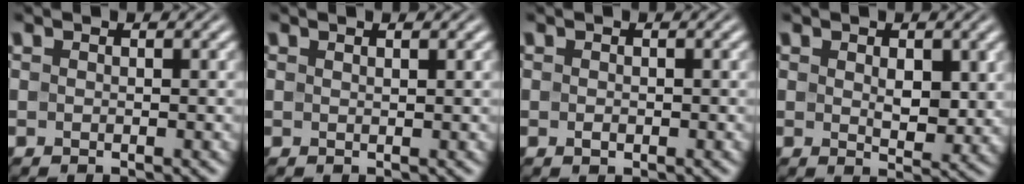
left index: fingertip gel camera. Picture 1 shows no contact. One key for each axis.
{"total": 1.0, "fx": 0.7, "fy": 0.2, "fz": 0.7, "tx": -0.008, "ty": 0.004, "tz": 0.006}
{"total": 0.6, "fx": -0.2, "fy": 0.4, "fz": 0.4, "tx": -0.008, "ty": 0.000, "tz": -0.002}
{"total": 3.0, "fx": 0.7, "fy": 1.7, "fz": 2.4, "tx": -0.040, "ty": -0.008, "tz": 0.017}